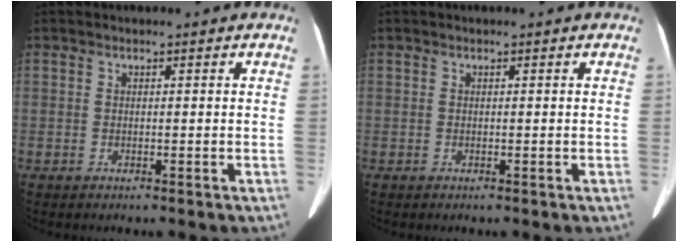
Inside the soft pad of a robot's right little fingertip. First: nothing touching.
{"total": 0.0}